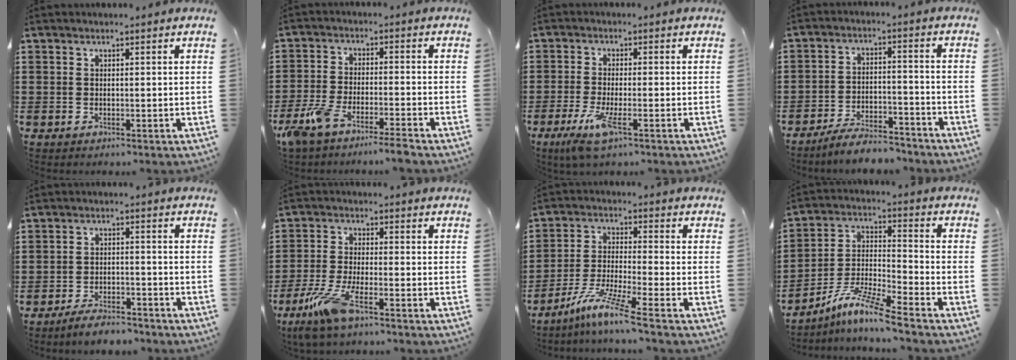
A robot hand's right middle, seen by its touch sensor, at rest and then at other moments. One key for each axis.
{"total": 6.0, "fx": -5.3, "fy": 0.3, "fz": 3.0, "tx": -0.081, "ty": -0.017, "tz": -0.105}
{"total": 5.1, "fx": -2.5, "fy": 0.9, "fz": 4.4, "tx": -0.098, "ty": -0.018, "tz": -0.045}
{"total": 6.2, "fx": -6.0, "fy": 0.7, "fz": 1.7, "tx": -0.029, "ty": 0.007, "tz": -0.114}
{"total": 4.2, "fx": -4.1, "fy": 0.6, "fz": 0.9, "tx": -0.016, "ty": 0.005, "tz": -0.081}
{"total": 7.8, "fx": -4.8, "fy": 1.7, "fz": 6.0, "tx": -0.139, "ty": -0.017, "tz": -0.092}
{"total": 7.8, "fx": -6.2, "fy": -0.4, "fz": 4.8, "tx": -0.104, "ty": -0.018, "tz": -0.123}
{"total": 9.2, "fx": -7.7, "fy": -0.1, "fz": 5.0, "tx": -0.109, "ty": -0.007, "tz": -0.154}